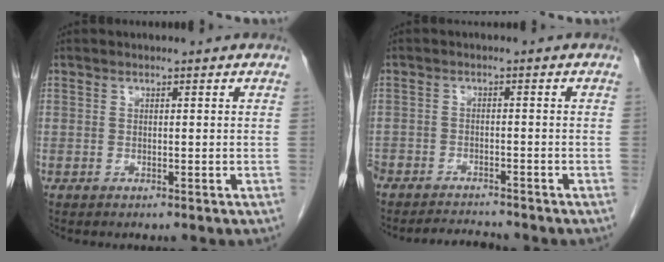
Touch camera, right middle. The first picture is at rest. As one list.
[{"total": 5.1, "force": [-5.0, 0.7, 0.6], "torque": [-0.010, -0.007, -0.084]}]